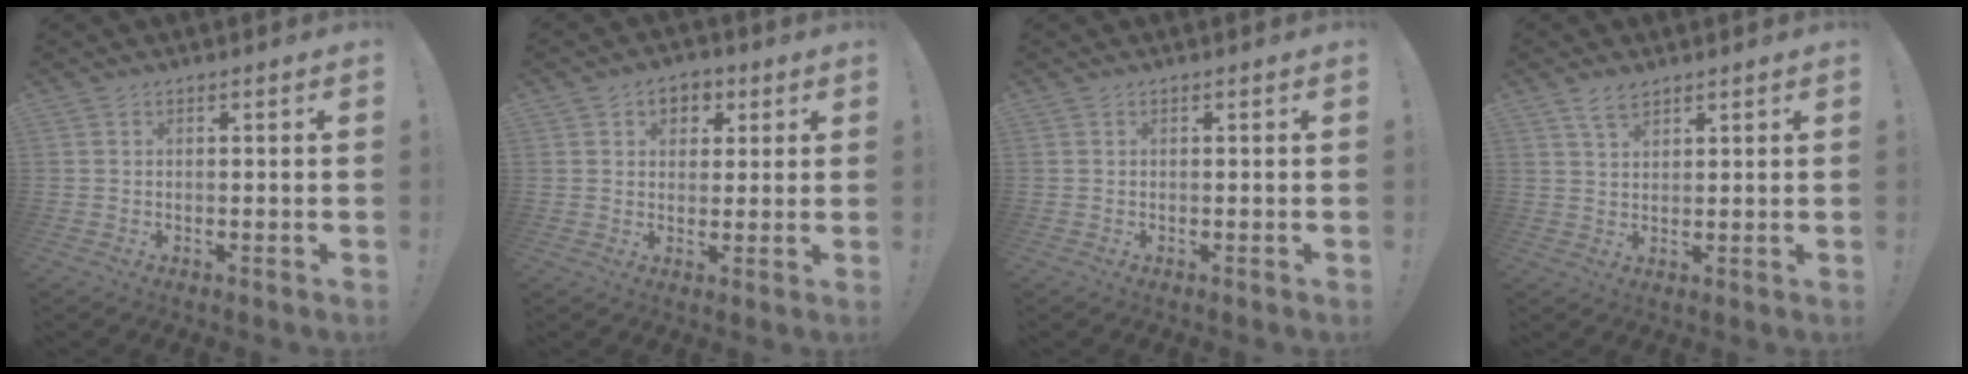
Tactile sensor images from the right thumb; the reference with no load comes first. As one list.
[{"total": 5.7, "force": [1.9, 4.9, 2.2], "torque": [-0.022, -0.002, 0.035]}, {"total": 0.0}, {"total": 4.2, "force": [3.1, 2.0, 2.0], "torque": [-0.032, -0.014, 0.056]}]